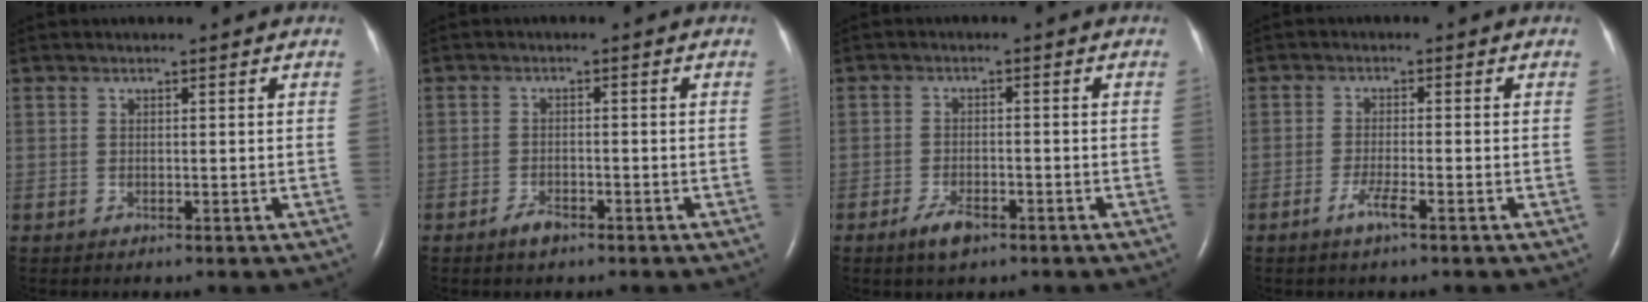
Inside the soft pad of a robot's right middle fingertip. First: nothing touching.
{"total": 2.3, "force": [-1.7, 0.9, 1.2], "torque": [-0.028, 0.000, -0.028]}
{"total": 3.6, "force": [-2.4, 1.4, 2.4], "torque": [-0.052, -0.001, -0.040]}
{"total": 2.8, "force": [-1.7, 0.0, 2.3], "torque": [-0.050, -0.004, -0.035]}